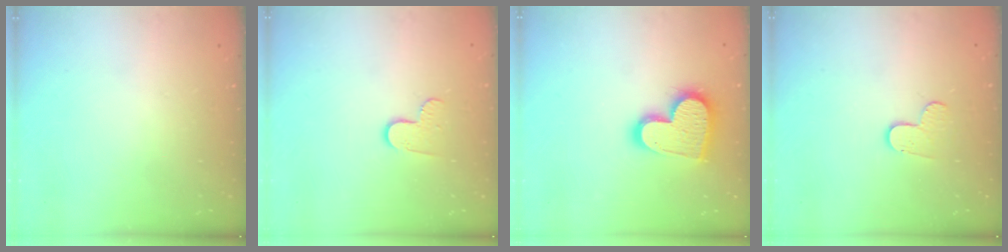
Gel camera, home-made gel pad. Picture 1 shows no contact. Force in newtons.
{"total": 6.0, "press": 6.0, "slide": 0.6}
{"total": 16.9, "press": 16.9, "slide": 1.5}
{"total": 3.3, "press": 3.3, "slide": 0.3}